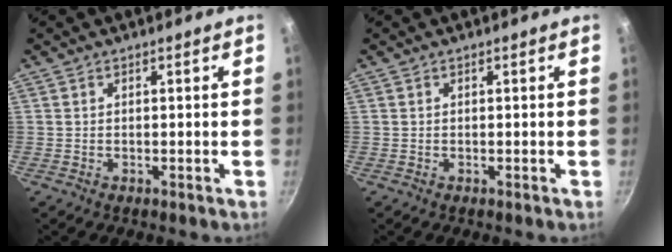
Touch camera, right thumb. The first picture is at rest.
{"total": 0.0}